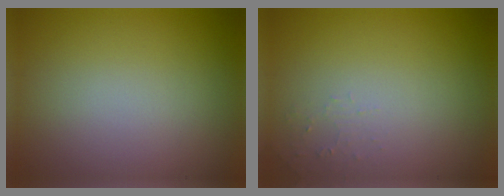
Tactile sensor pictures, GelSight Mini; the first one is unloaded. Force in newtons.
{"total": 0.9, "press": 0.9, "slide": 0.2}